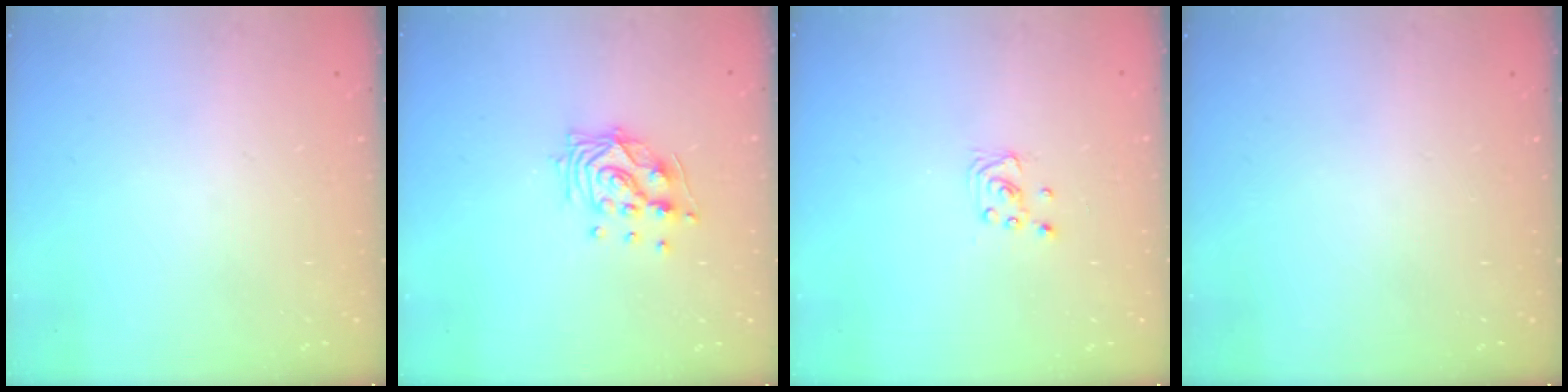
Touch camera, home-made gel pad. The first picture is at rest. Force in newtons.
{"total": 11.0, "press": 11.0, "slide": 0.9}
{"total": 2.1, "press": 2.1, "slide": 0.2}
{"total": 0.0}